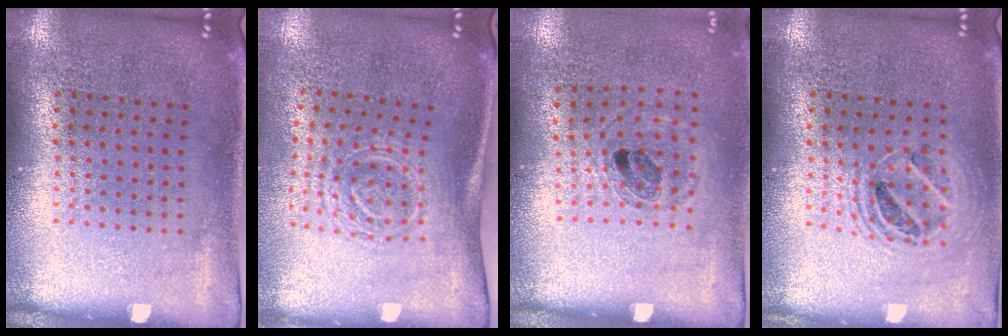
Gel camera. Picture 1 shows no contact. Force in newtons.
{"total": 1.7, "press": 1.2, "slide": 1.2}
{"total": 0.8, "press": 0.8, "slide": 0.3}
{"total": 1.4, "press": 1.2, "slide": 0.7}